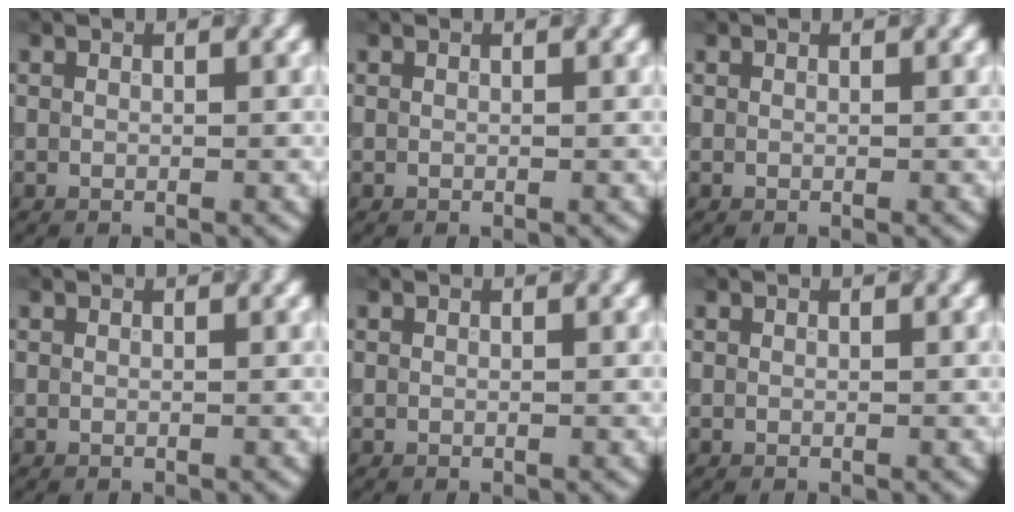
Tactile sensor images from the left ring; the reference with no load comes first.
{"total": 0.0}
{"total": 0.0}
{"total": 0.0}
{"total": 0.0}
{"total": 0.0}